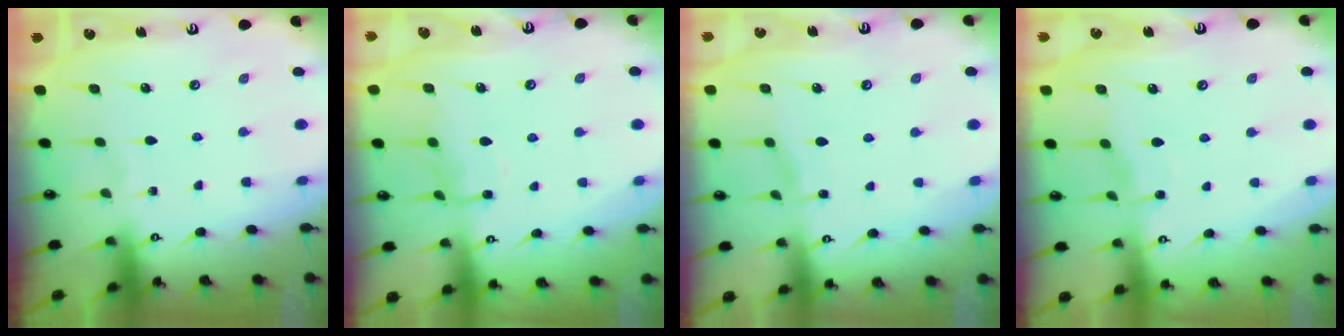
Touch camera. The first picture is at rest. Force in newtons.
{"total": 8.2, "press": 8.2, "slide": 0.5}
{"total": 4.5, "press": 4.5, "slide": 0.4}
{"total": 3.2, "press": 3.1, "slide": 0.3}